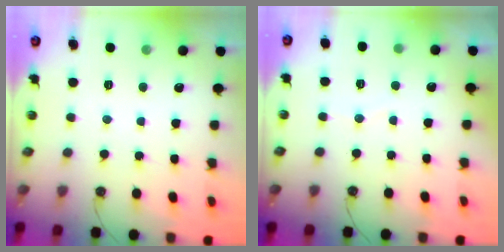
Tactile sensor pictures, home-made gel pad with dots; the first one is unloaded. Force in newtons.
{"total": 2.3, "press": 2.0, "slide": 1.0}